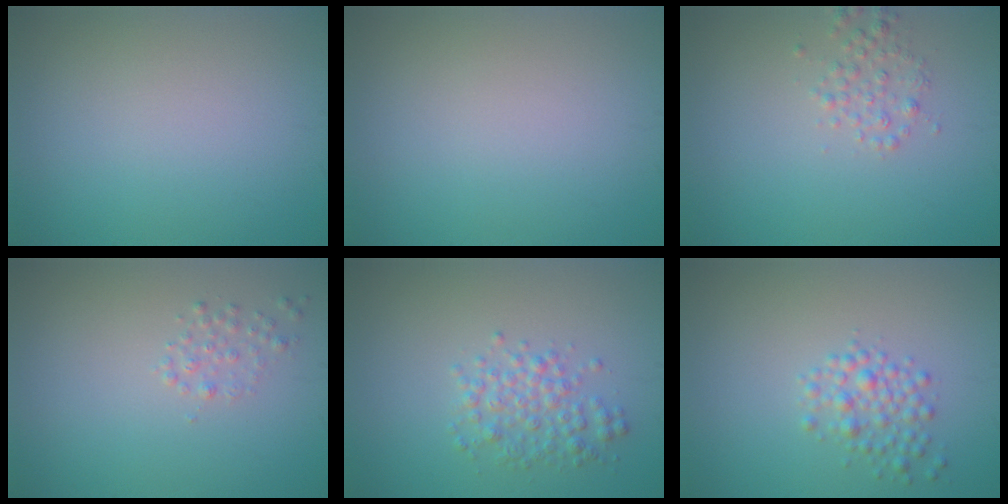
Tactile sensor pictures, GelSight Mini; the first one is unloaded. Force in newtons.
{"total": 0.0}
{"total": 1.7, "press": 1.7, "slide": 0.0}
{"total": 1.1, "press": 1.1, "slide": 0.0}
{"total": 2.9, "press": 2.9, "slide": 0.0}
{"total": 2.4, "press": 2.4, "slide": 0.1}